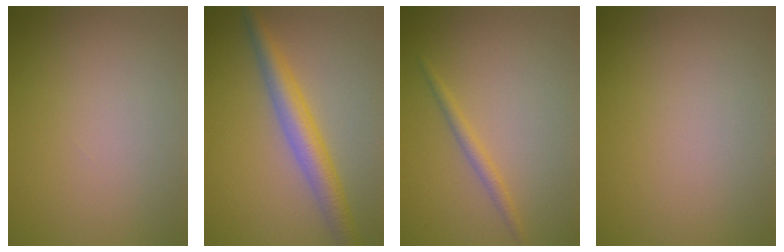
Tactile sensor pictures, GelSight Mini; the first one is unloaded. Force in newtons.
{"total": 4.5, "press": 4.5, "slide": 0.1}
{"total": 1.4, "press": 1.4, "slide": 0.1}
{"total": 0.0}